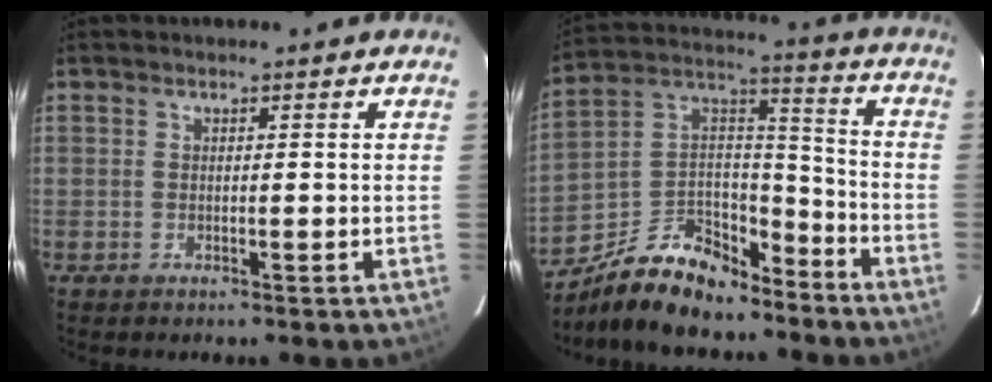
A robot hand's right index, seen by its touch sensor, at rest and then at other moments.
{"total": 17.1, "force": [-12.7, 8.2, 7.9], "torque": [-0.172, 0.047, -0.207]}